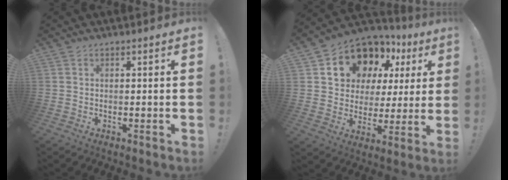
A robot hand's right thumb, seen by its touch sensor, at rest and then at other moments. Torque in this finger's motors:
{"motor_torque": [0.43, 2.47, 0.53, -0.31, 0.06]}